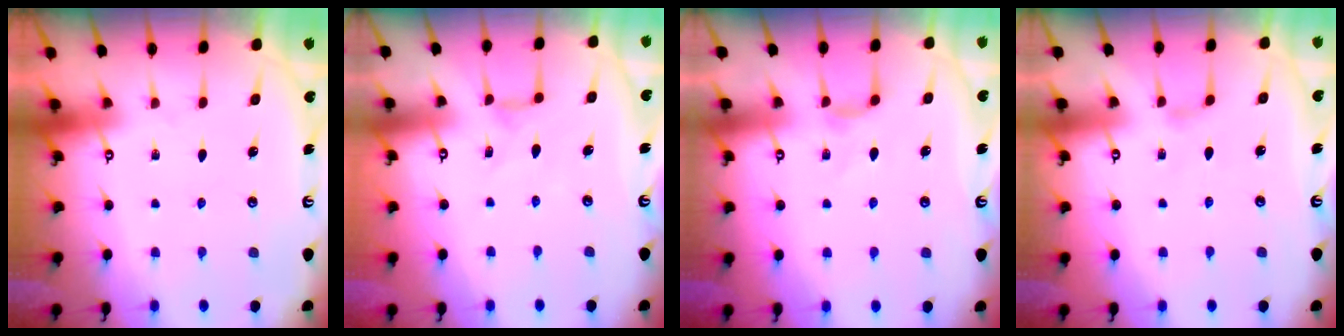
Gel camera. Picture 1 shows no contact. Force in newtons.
{"total": 1.4, "press": 1.4, "slide": 0.2}
{"total": 3.9, "press": 3.9, "slide": 0.6}
{"total": 1.9, "press": 1.8, "slide": 0.5}